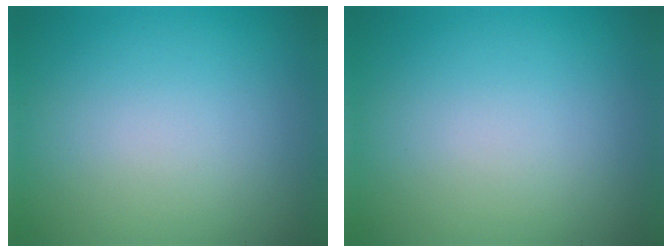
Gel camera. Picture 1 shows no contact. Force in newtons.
{"total": 0.0}